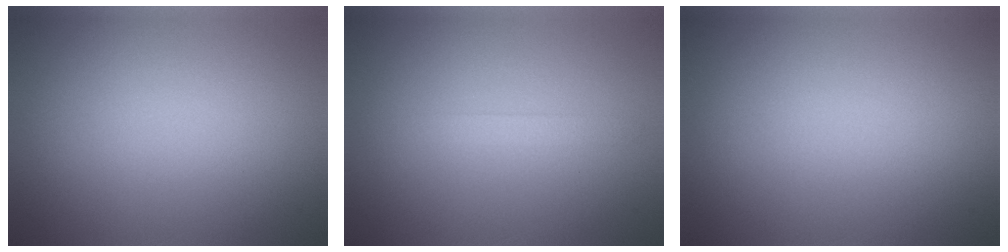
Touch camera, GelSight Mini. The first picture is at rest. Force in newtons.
{"total": 1.1, "press": 1.0, "slide": 0.1}
{"total": 0.0}